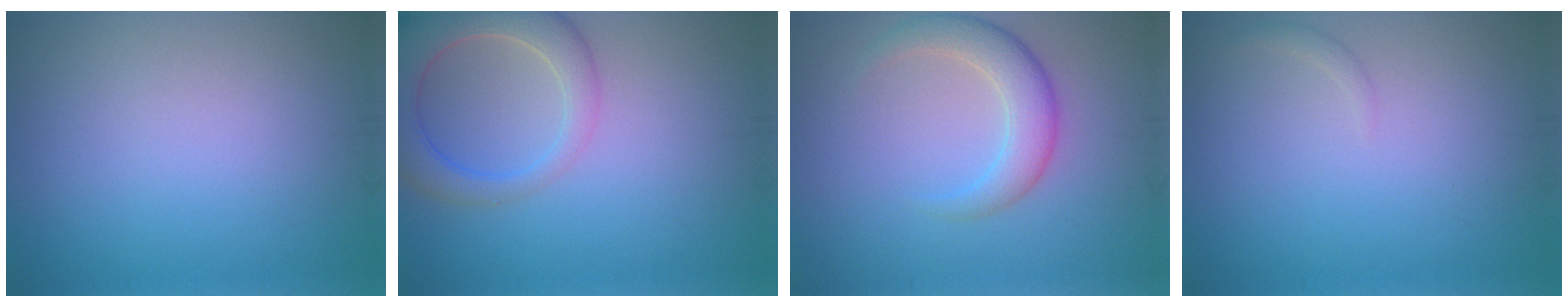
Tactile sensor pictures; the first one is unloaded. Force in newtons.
{"total": 7.4, "press": 7.4, "slide": 0.7}
{"total": 3.7, "press": 3.7, "slide": 0.1}
{"total": 0.6, "press": 0.6, "slide": 0.1}